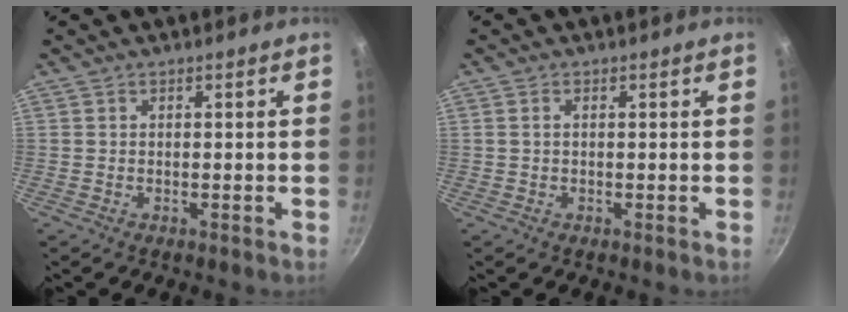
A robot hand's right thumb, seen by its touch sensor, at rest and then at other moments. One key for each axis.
{"total": 1.0, "fx": 0.1, "fy": 0.6, "fz": 0.8, "tx": -0.015, "ty": 0.004, "tz": 0.001}